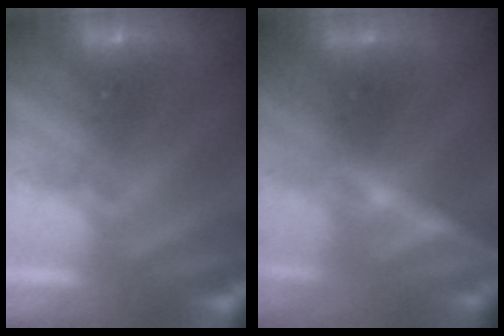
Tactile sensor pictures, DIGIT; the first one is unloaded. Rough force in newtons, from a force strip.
{"total": 2.2}